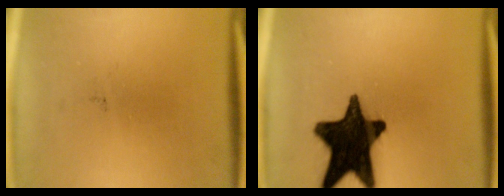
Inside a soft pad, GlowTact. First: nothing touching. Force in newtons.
{"total": 17.7}